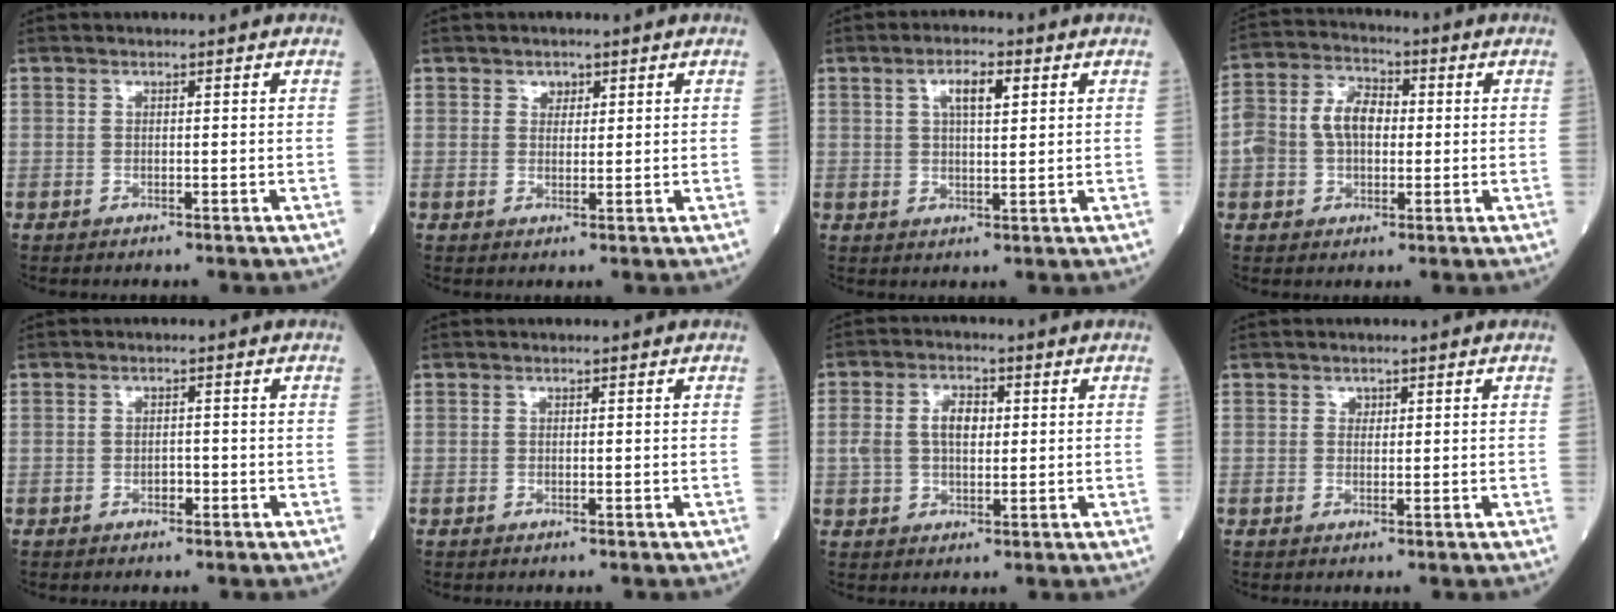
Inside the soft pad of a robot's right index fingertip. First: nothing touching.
{"total": 1.6, "force": [0.9, 1.2, 0.6], "torque": [-0.002, -0.002, 0.012]}
{"total": 4.9, "force": [2.0, 1.3, 4.2], "torque": [-0.076, 0.005, 0.034]}
{"total": 8.6, "force": [0.1, 5.5, 6.6], "torque": [-0.141, 0.033, 0.002]}
{"total": 1.3, "force": [-0.7, 0.7, 0.8], "torque": [-0.011, 0.001, -0.011]}
{"total": 0.0}
{"total": 5.6, "force": [0.8, 3.2, 4.6], "torque": [-0.096, 0.017, 0.018]}
{"total": 0.7, "force": [0.4, 0.6, 0.2], "torque": [0.003, -0.002, 0.004]}